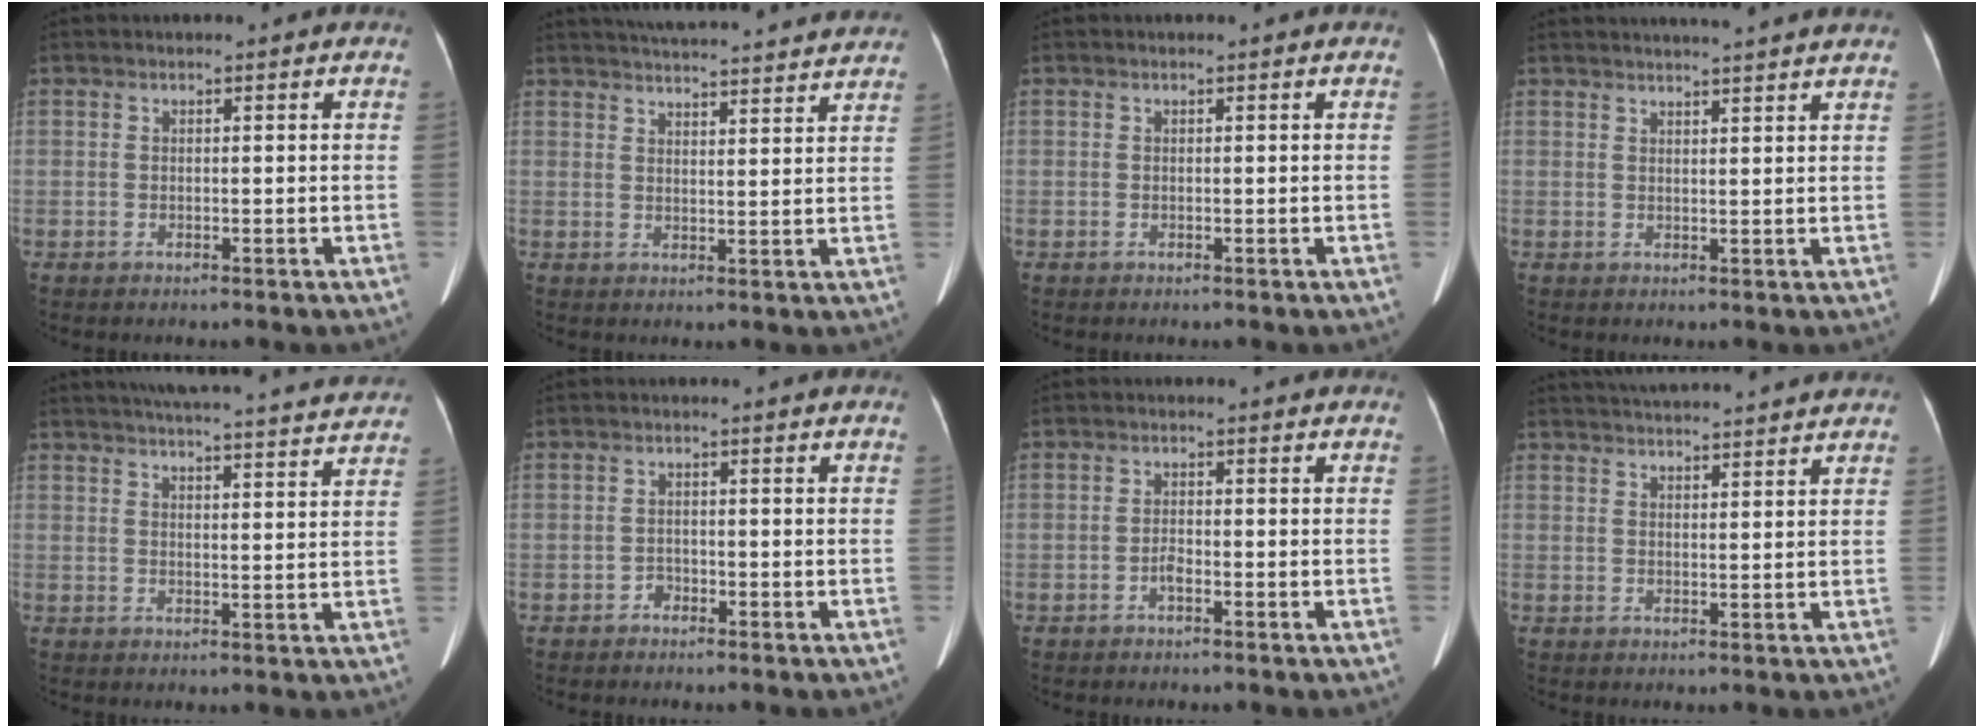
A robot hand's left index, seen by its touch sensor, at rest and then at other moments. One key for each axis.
{"total": 20.4, "fx": 19.2, "fy": 1.9, "fz": 6.8, "tx": -0.099, "ty": 0.012, "tz": 0.245}
{"total": 0.0}
{"total": 9.9, "fx": 9.1, "fy": -0.3, "fz": 3.9, "tx": -0.055, "ty": 0.023, "tz": 0.103}
{"total": 24.2, "fx": 22.6, "fy": 1.9, "fz": 8.6, "tx": -0.125, "ty": -0.006, "tz": 0.276}
{"total": 1.2, "fx": -1.0, "fy": 0.7, "fz": 0.2, "tx": 0.000, "ty": 0.005, "tz": -0.020}
{"total": 1.5, "fx": -0.9, "fy": 0.4, "fz": 1.1, "tx": -0.019, "ty": 0.003, "tz": -0.017}
{"total": 11.9, "fx": 11.1, "fy": 0.6, "fz": 4.1, "tx": -0.066, "ty": 0.029, "tz": 0.150}